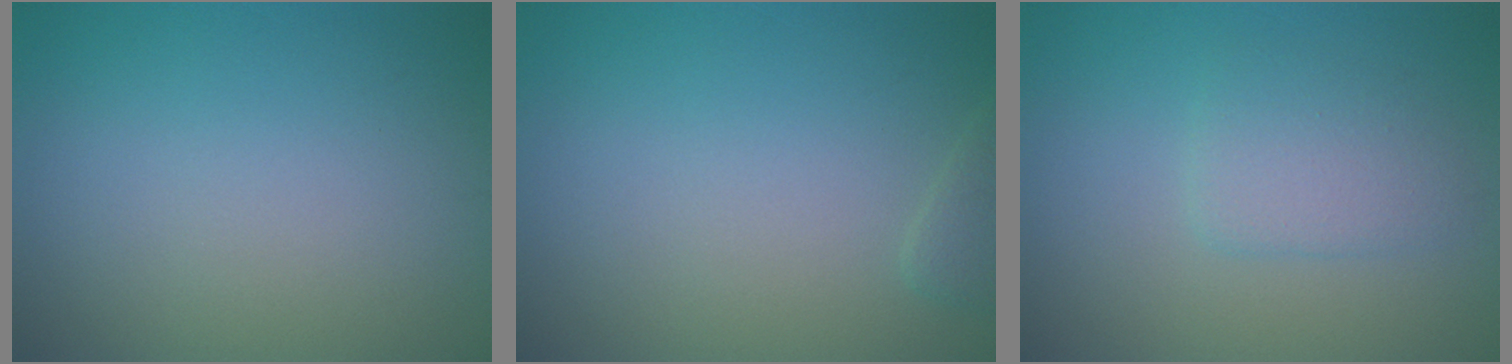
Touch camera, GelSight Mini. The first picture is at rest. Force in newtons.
{"total": 1.2, "press": 1.2, "slide": 0.1}
{"total": 2.4, "press": 2.3, "slide": 0.5}